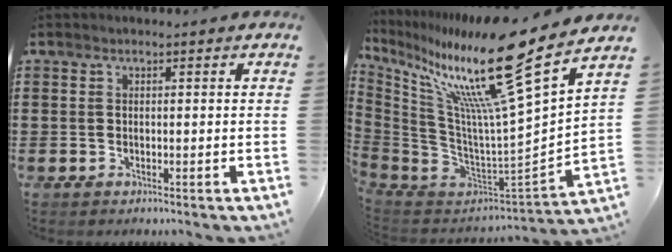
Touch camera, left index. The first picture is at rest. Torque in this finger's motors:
{"motor_torque": [1.01, 0.13, 1.05, 0.21]}